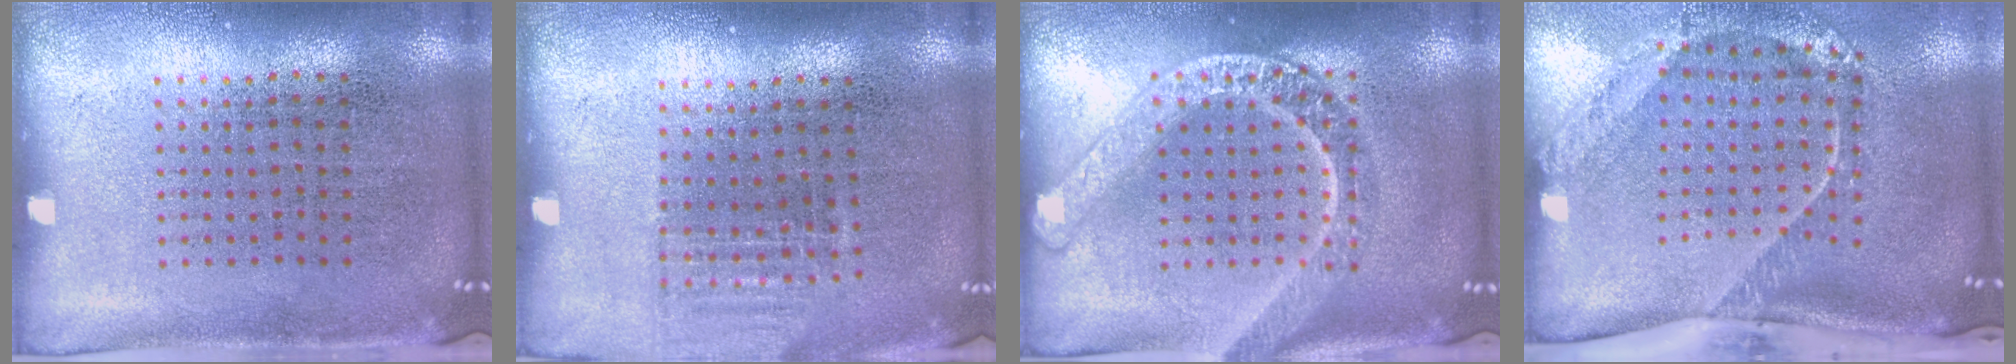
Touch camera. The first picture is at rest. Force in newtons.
{"total": 1.0, "press": 1.0, "slide": 0.4}
{"total": 2.6, "press": 2.6, "slide": 0.3}
{"total": 2.7, "press": 1.8, "slide": 2.0}